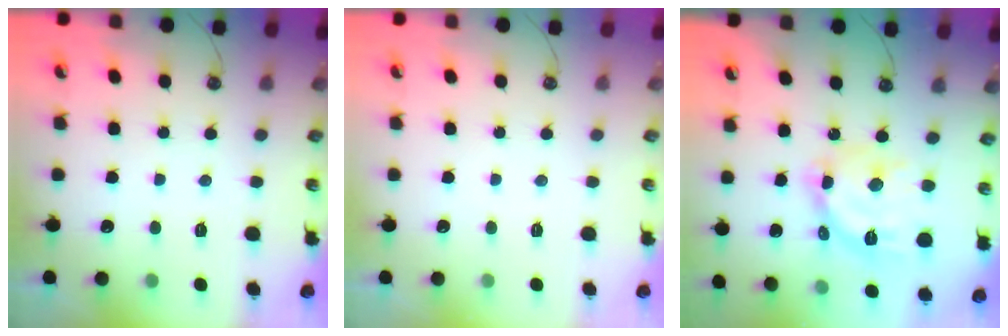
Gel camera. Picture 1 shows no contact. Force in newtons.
{"total": 0.0}
{"total": 16.0, "press": 16.0, "slide": 1.3}